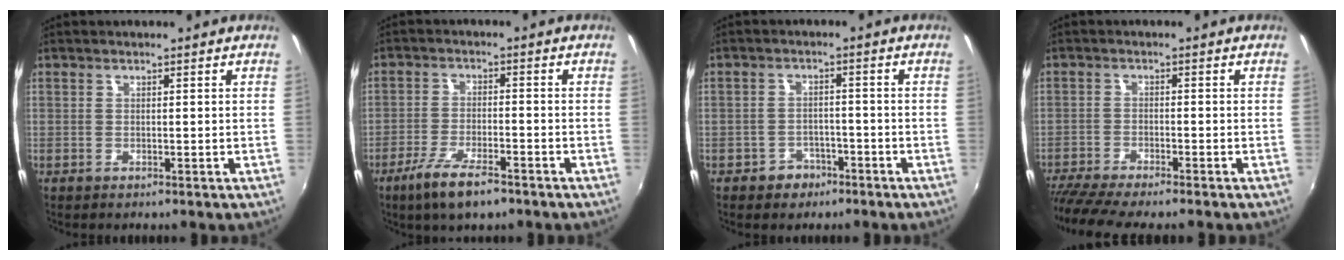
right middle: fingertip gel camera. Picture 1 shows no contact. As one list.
[{"total": 8.3, "force": [-5.7, 2.1, 5.7], "torque": [-0.130, -0.016, -0.101]}, {"total": 4.5, "force": [-2.9, 3.4, 0.8], "torque": [-0.028, 0.013, -0.037]}, {"total": 8.9, "force": [-7.8, 0.4, 4.2], "torque": [-0.104, -0.035, -0.132]}]